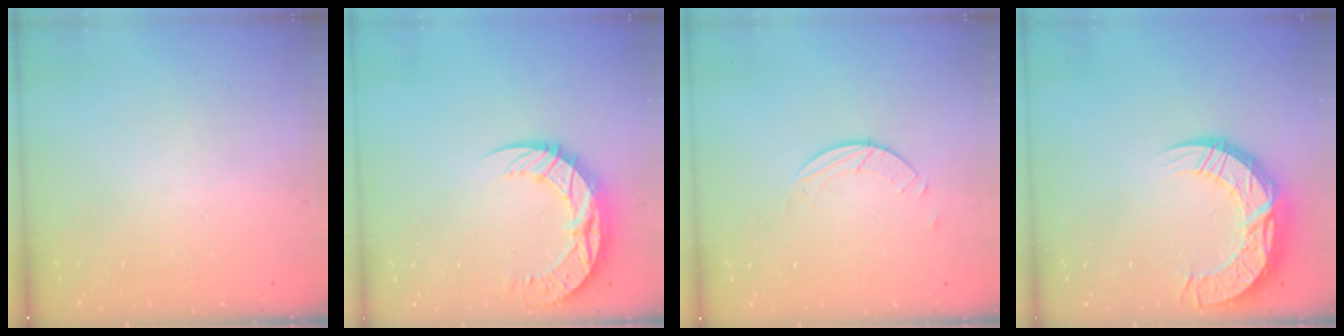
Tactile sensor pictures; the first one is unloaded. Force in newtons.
{"total": 11.6, "press": 11.6, "slide": 0.9}
{"total": 1.7, "press": 1.7, "slide": 0.2}
{"total": 15.3, "press": 15.3, "slide": 1.0}